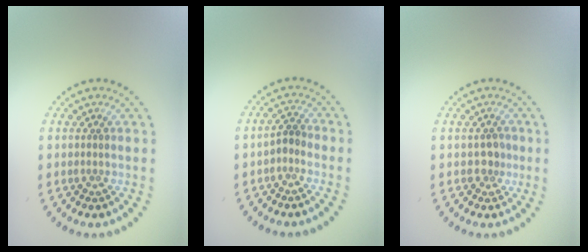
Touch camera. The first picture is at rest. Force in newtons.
{"total": 1.3, "press": 1.0, "slide": 0.8}
{"total": 1.4, "press": 1.2, "slide": 0.6}